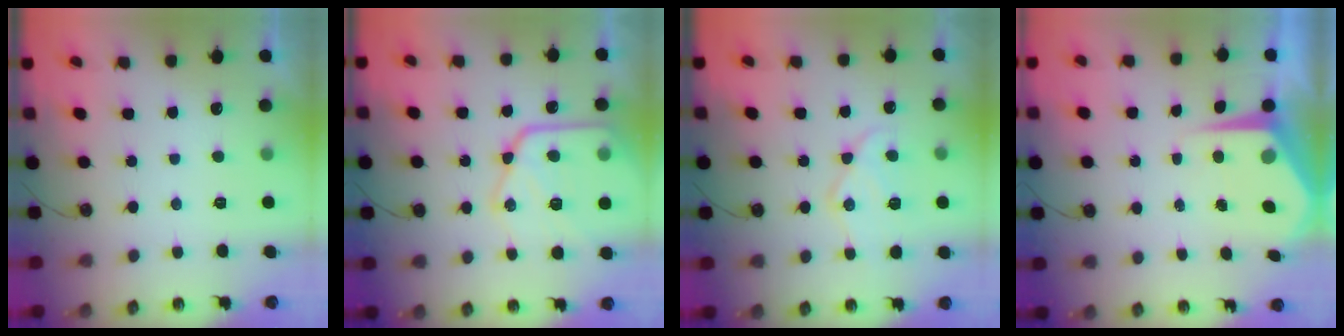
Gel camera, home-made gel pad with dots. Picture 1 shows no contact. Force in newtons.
{"total": 20.4, "press": 20.4, "slide": 1.7}
{"total": 13.9, "press": 13.8, "slide": 1.0}
{"total": 6.9, "press": 6.9, "slide": 0.6}